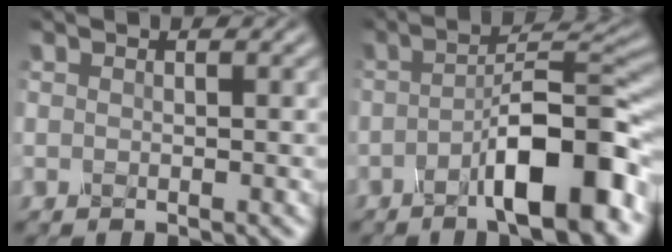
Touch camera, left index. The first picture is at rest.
{"total": 8.8, "force": [-3.7, 2.0, 7.7], "torque": [-0.110, 0.018, -0.060]}